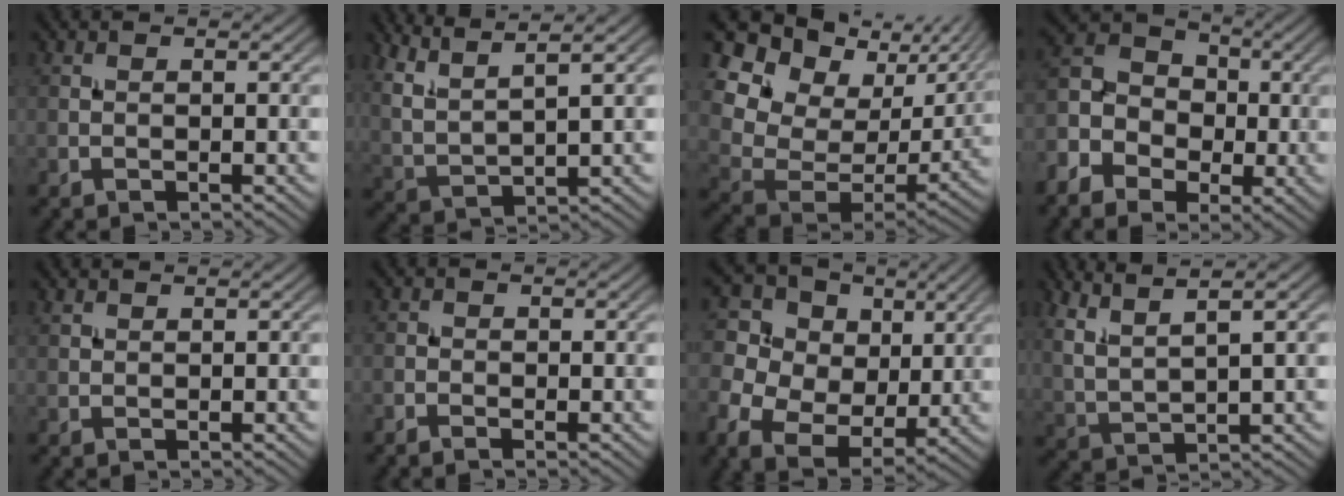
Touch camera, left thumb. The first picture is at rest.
{"total": 7.9, "force": [5.5, 1.6, 5.4], "torque": [-0.113, 0.010, 0.106]}
{"total": 16.3, "force": [7.1, 11.1, 9.6], "torque": [-0.217, -0.003, 0.157]}
{"total": 8.9, "force": [-3.4, 6.8, 4.8], "torque": [-0.116, -0.022, -0.071]}
{"total": 0.9, "force": [0.8, 0.3, 0.3], "torque": [-0.010, 0.002, 0.020]}
{"total": 1.3, "force": [-0.9, 0.7, 0.7], "torque": [-0.012, -0.002, -0.018]}
{"total": 12.9, "force": [3.5, 10.1, 7.2], "torque": [-0.222, 0.038, 0.065]}
{"total": 7.8, "force": [4.6, 1.7, 6.0], "torque": [-0.123, 0.016, 0.097]}